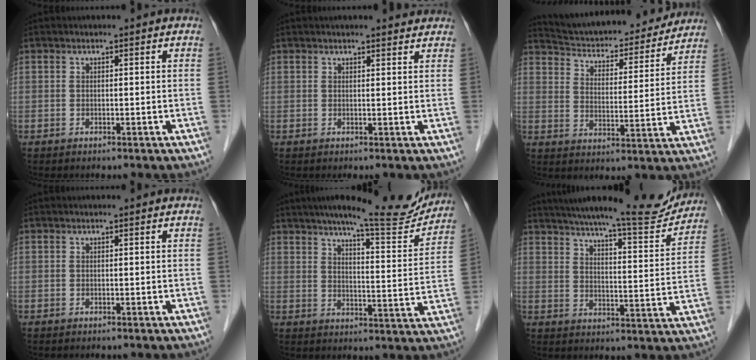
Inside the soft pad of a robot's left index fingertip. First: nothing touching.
{"total": 5.6, "force": [5.2, 1.0, 1.8], "torque": [-0.018, 0.013, 0.052]}
{"total": 21.0, "force": [19.6, 4.7, 6.0], "torque": [-0.092, -0.007, 0.267]}
{"total": 0.0}
{"total": 16.3, "force": [14.6, 1.4, 7.0], "torque": [-0.097, -0.026, 0.188]}
{"total": 18.3, "force": [16.8, 1.2, 7.1], "torque": [-0.105, -0.028, 0.224]}